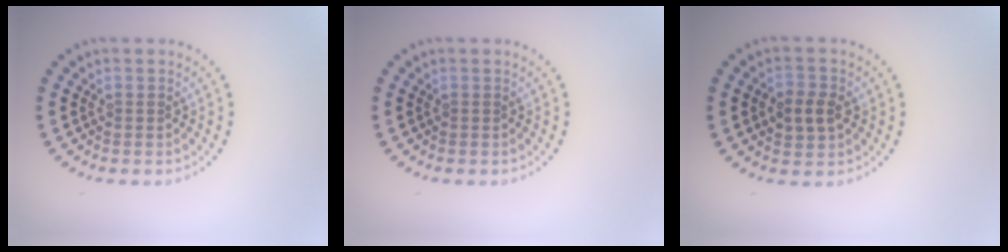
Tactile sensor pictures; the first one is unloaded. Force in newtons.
{"total": 0.0}
{"total": 2.6, "press": 2.6, "slide": 0.3}